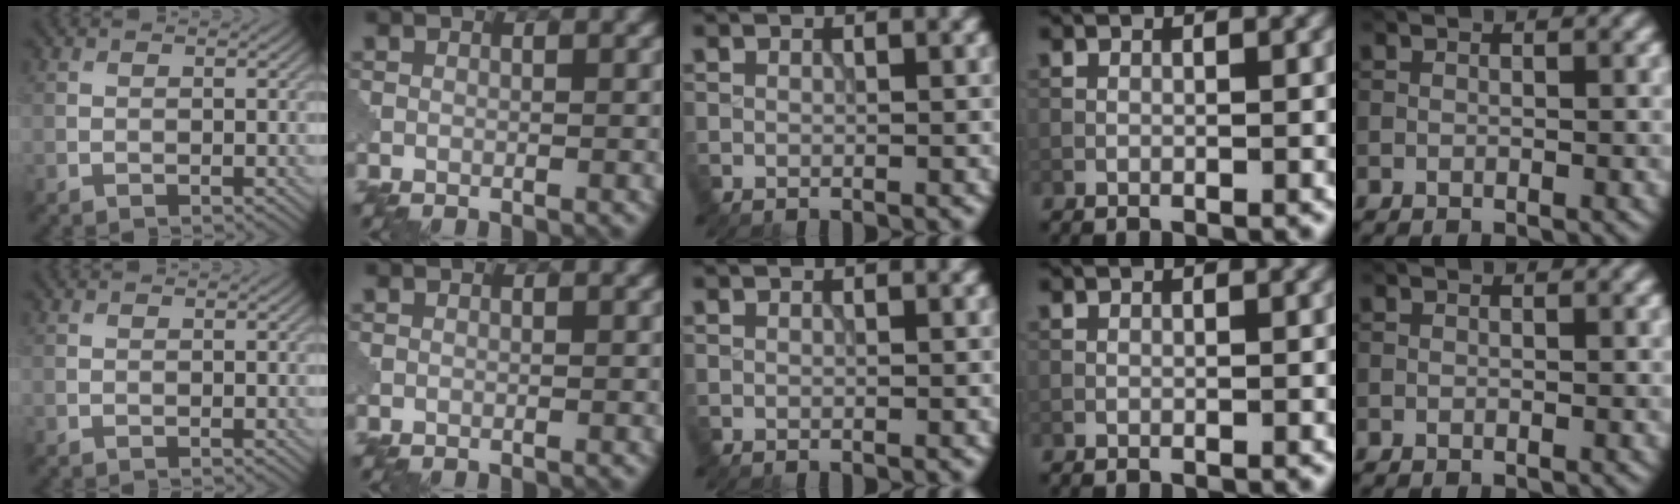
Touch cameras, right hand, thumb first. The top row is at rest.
{}